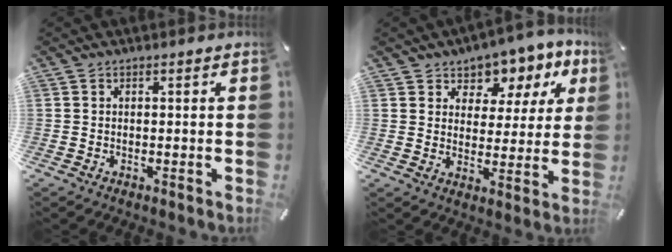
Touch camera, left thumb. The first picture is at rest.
{"total": 7.7, "force": [5.0, 5.6, 1.6], "torque": [-0.028, -0.041, 0.088]}